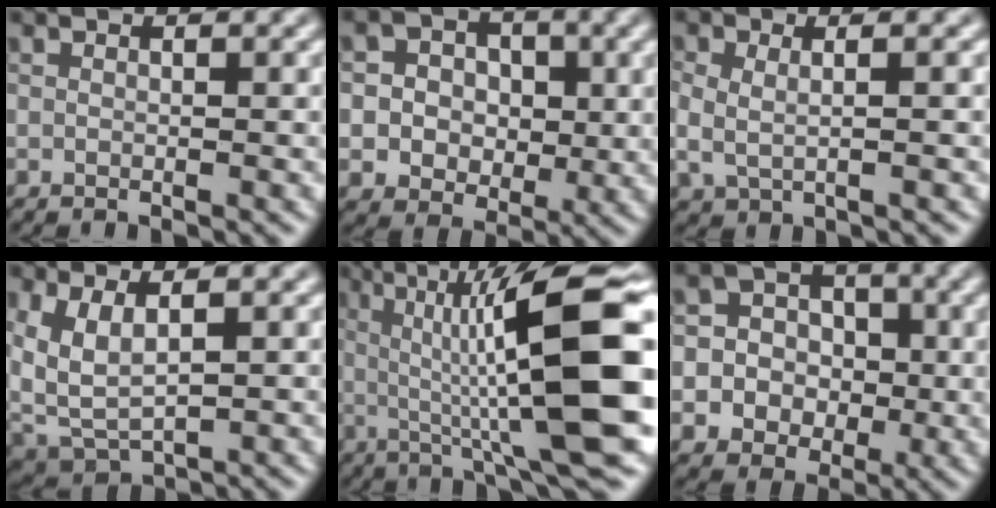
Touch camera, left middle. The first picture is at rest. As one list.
[{"total": 6.4, "force": [1.1, 5.7, 2.7], "torque": [-0.044, 0.005, 0.008]}, {"total": 2.7, "force": [0.7, 1.6, 2.1], "torque": [-0.039, -0.007, -0.003]}, {"total": 5.3, "force": [1.3, 3.2, 4.1], "torque": [-0.106, -0.019, 0.023]}, {"total": 13.3, "force": [0.7, 2.5, 13.1], "torque": [-0.185, 0.011, 0.008]}, {"total": 8.0, "force": [-0.5, 7.7, 2.1], "torque": [-0.046, 0.020, -0.025]}]